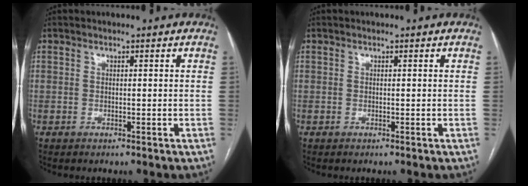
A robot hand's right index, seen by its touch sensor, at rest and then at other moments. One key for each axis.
{"total": 0.0}